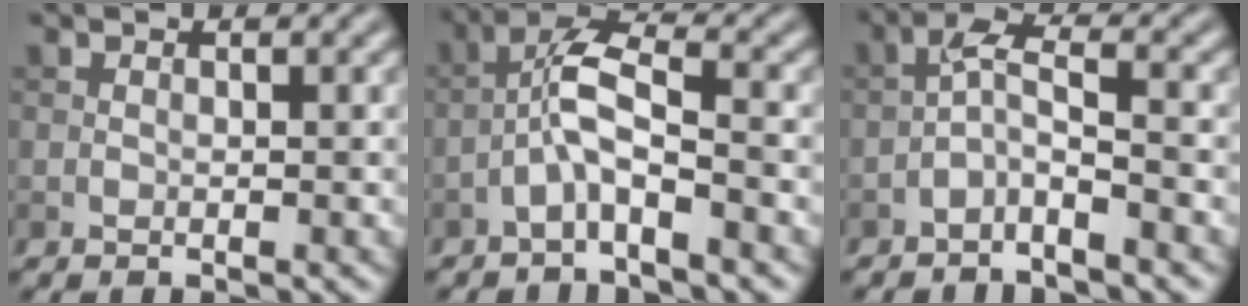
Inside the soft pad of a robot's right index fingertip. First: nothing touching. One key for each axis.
{"total": 4.0, "fx": -1.9, "fy": 1.0, "fz": 3.4, "tx": -0.072, "ty": 0.017, "tz": -0.043}
{"total": 2.8, "fx": -1.7, "fy": 0.5, "fz": 2.1, "tx": -0.045, "ty": 0.013, "tz": -0.040}